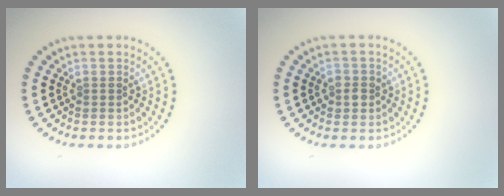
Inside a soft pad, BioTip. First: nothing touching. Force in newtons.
{"total": 1.4, "press": 1.3, "slide": 0.5}